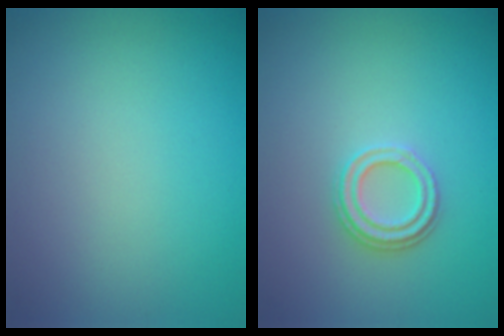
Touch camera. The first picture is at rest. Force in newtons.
{"total": 2.3, "press": 2.1, "slide": 1.0}